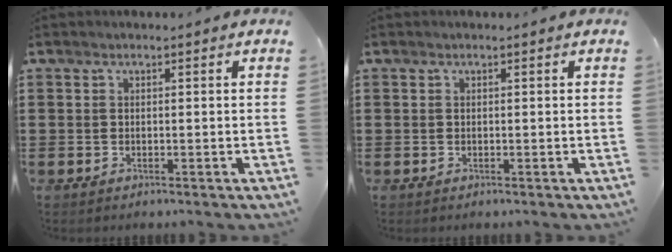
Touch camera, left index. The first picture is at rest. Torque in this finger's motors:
{"motor_torque": [0.00, 0.03, 0.01, 0.00]}